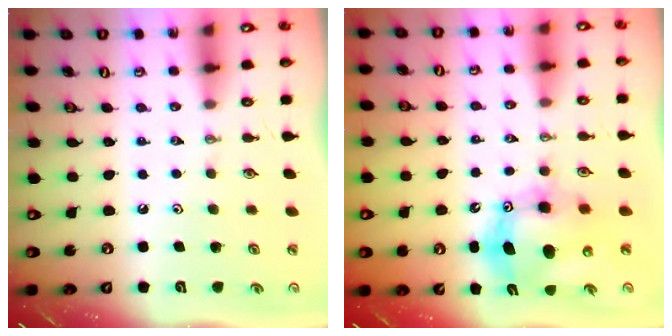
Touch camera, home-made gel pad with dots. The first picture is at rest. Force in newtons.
{"total": 11.6, "press": 11.4, "slide": 2.5}